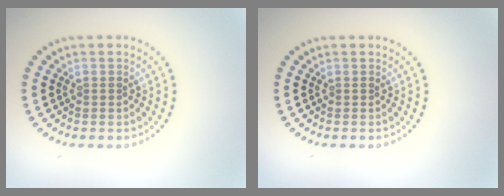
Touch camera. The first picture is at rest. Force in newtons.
{"total": 0.0}